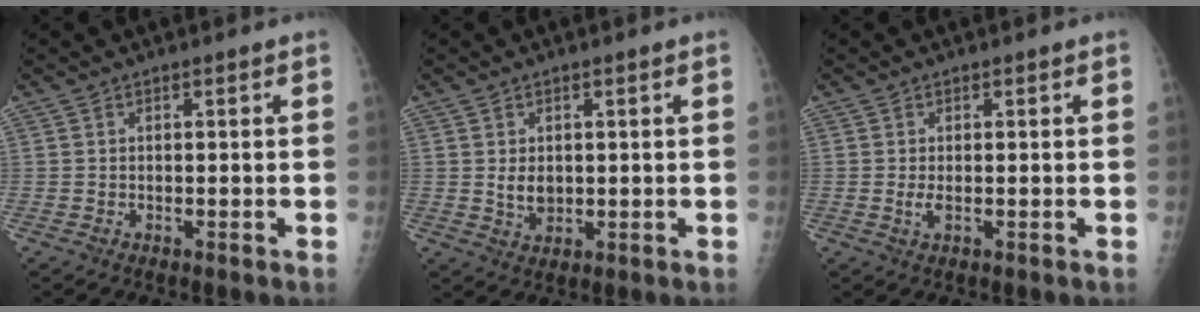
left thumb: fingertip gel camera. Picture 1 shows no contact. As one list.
[{"total": 3.5, "force": [0.5, 2.4, 2.4], "torque": [-0.031, -0.008, 0.016]}, {"total": 1.9, "force": [0.1, 0.7, 1.8], "torque": [-0.036, -0.002, 0.004]}]